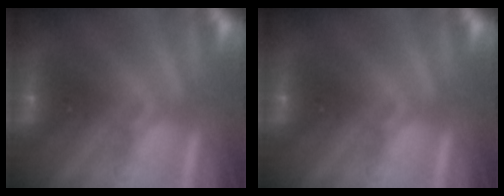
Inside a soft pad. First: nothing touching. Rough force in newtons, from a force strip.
{"total": 0.0}